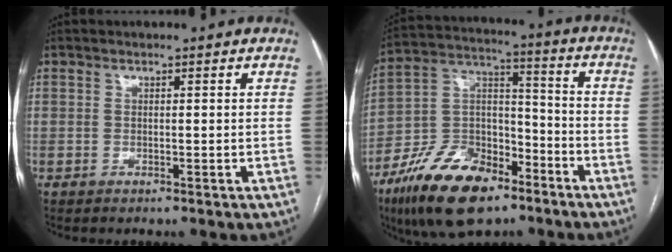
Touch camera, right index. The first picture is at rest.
{"total": 17.9, "force": [-11.9, 8.1, 10.7], "torque": [-0.205, 0.015, -0.215]}